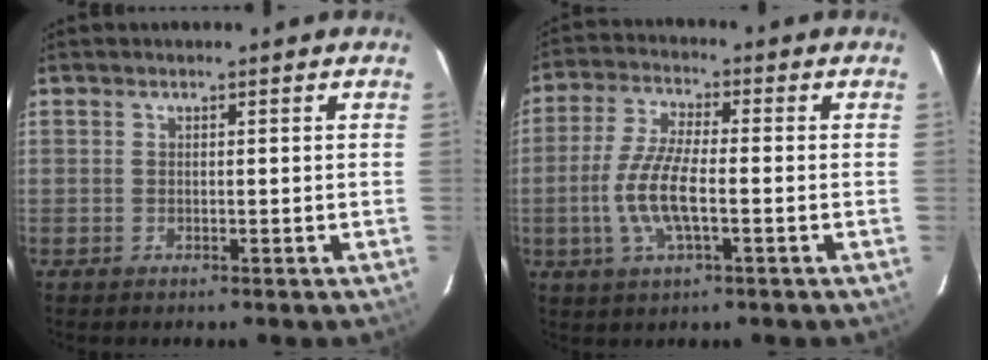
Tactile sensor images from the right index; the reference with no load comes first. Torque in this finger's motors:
{"motor_torque": [1.27, -0.48, 0.73, 0.21]}